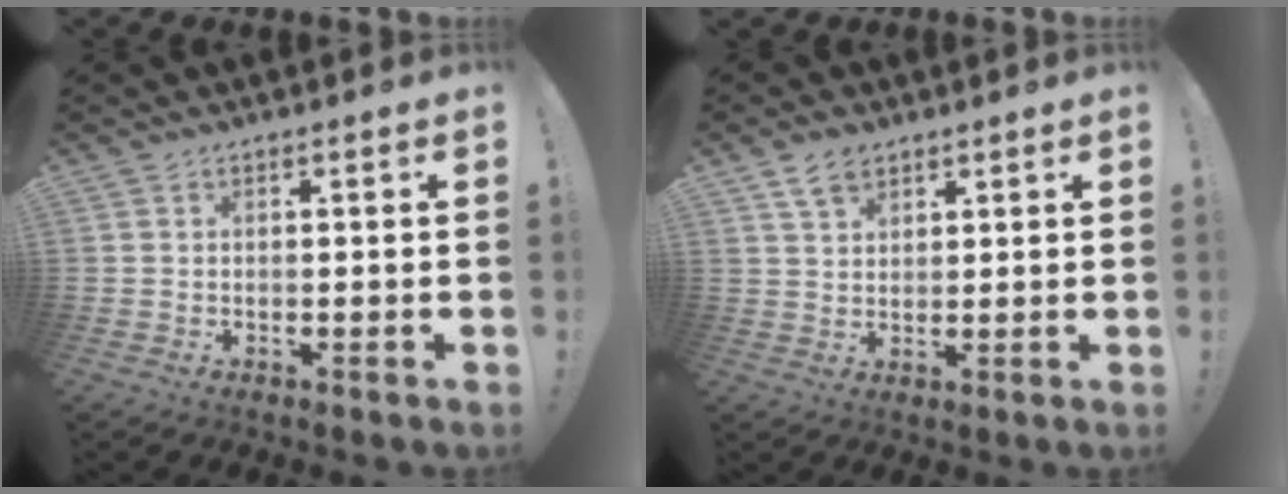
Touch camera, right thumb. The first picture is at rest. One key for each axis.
{"total": 5.2, "fx": 3.7, "fy": 3.1, "fz": 2.1, "tx": -0.030, "ty": -0.014, "tz": 0.068}